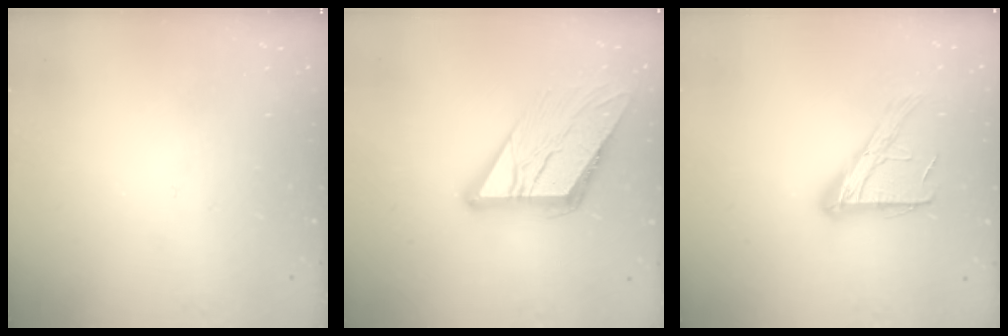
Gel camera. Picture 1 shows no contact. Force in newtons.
{"total": 16.2, "press": 16.1, "slide": 1.8}
{"total": 13.9, "press": 13.9, "slide": 1.2}